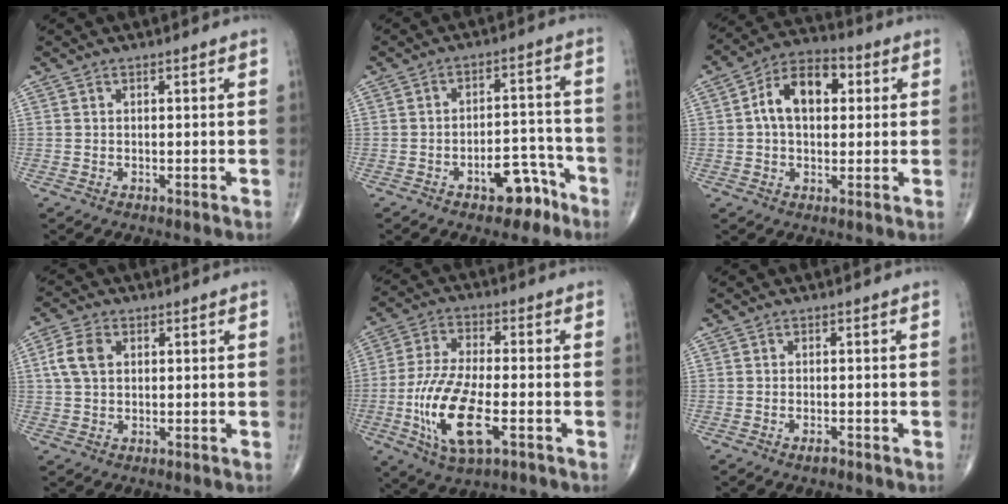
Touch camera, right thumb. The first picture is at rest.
{"total": 7.9, "force": [-4.8, 4.1, 4.7], "torque": [-0.043, 0.052, -0.065]}
{"total": 11.3, "force": [2.0, 7.1, 8.6], "torque": [-0.129, 0.024, 0.025]}
{"total": 5.6, "force": [1.4, 3.8, 3.9], "torque": [-0.083, 0.007, 0.024]}
{"total": 14.9, "force": [-4.4, 5.8, 13.0], "torque": [-0.271, 0.007, -0.078]}
{"total": 1.3, "force": [-0.9, 0.4, 0.8], "torque": [-0.018, 0.001, -0.016]}